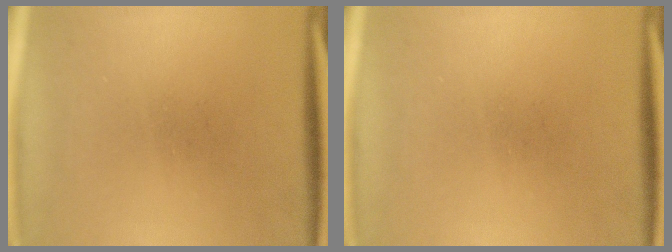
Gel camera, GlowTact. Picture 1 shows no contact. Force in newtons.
{"total": 0.0}